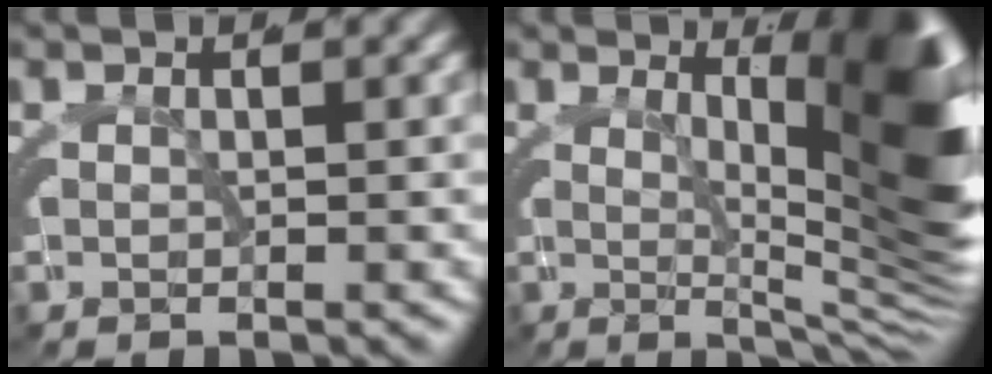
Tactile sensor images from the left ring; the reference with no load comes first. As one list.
[{"total": 15.0, "force": [1.0, 5.9, 13.8], "torque": [-0.125, 0.012, 0.011]}]